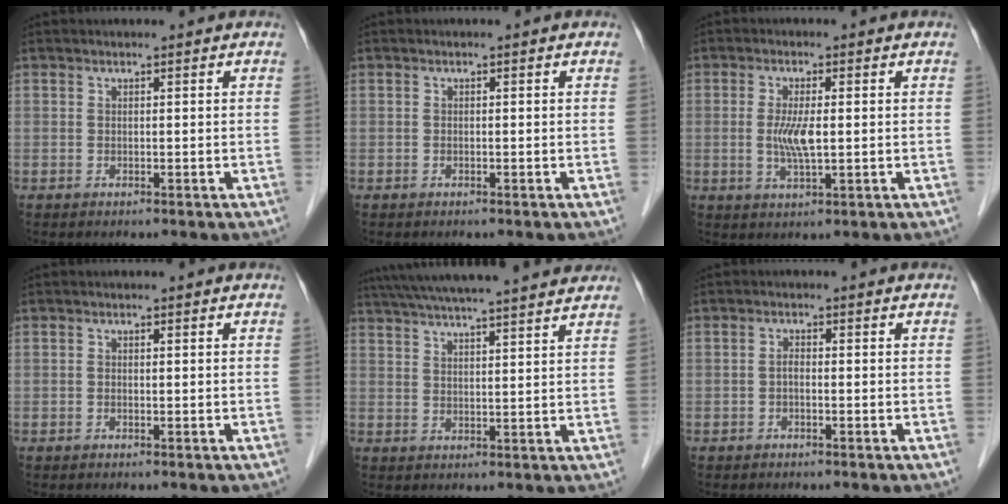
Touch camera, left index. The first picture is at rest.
{"total": 0.0}
{"total": 4.4, "force": [0.0, 0.9, 4.3], "torque": [-0.096, -0.007, -0.001]}
{"total": 0.0}
{"total": 20.7, "force": [18.4, 1.3, 9.5], "torque": [-0.162, 0.035, 0.253]}
{"total": 1.0, "force": [-0.2, 0.4, 0.9], "torque": [-0.021, 0.003, -0.007]}